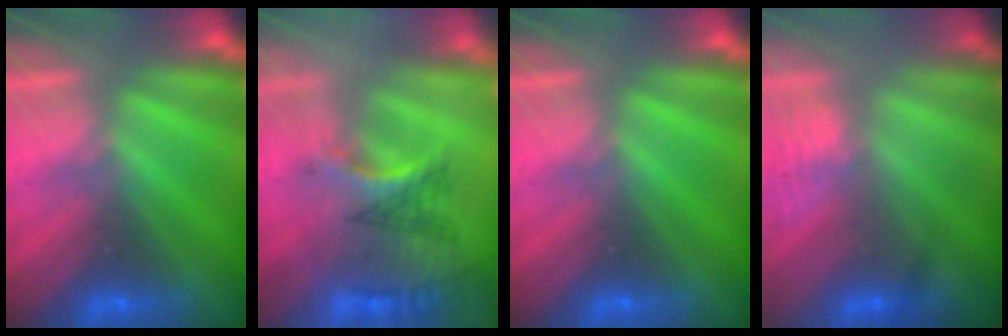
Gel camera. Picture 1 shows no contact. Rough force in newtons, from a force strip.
{"total": 2.9}
{"total": 0.0}
{"total": 2.8}